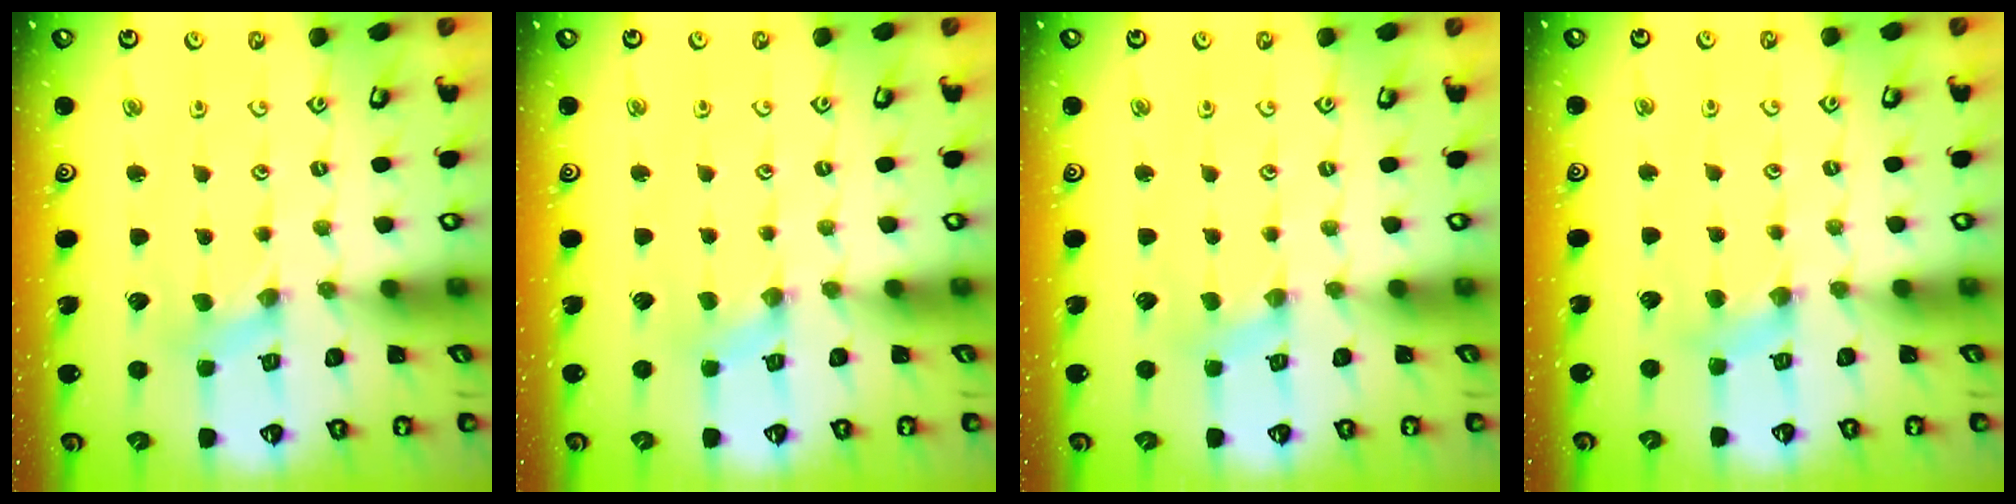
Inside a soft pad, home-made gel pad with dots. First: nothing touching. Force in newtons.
{"total": 0.0}
{"total": 0.5, "press": 0.5, "slide": 0.2}
{"total": 4.8, "press": 4.8, "slide": 0.5}